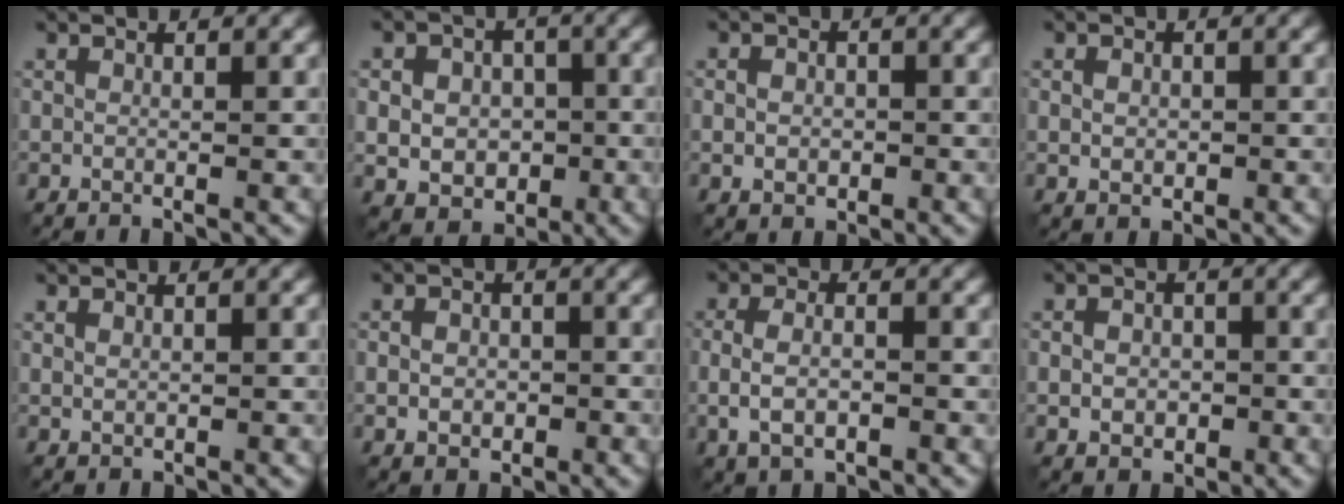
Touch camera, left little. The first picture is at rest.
{"total": 5.9, "force": [-0.5, 4.8, 3.5], "torque": [-0.043, -0.002, -0.015]}
{"total": 2.1, "force": [-0.4, 1.6, 1.3], "torque": [-0.022, -0.002, -0.009]}
{"total": 1.6, "force": [-0.1, 1.2, 1.0], "torque": [-0.018, -0.002, -0.001]}
{"total": 0.7, "force": [0.1, 0.6, 0.4], "torque": [-0.008, -0.002, 0.005]}
{"total": 2.6, "force": [-0.5, 2.0, 1.6], "torque": [-0.027, -0.003, -0.013]}
{"total": 3.8, "force": [-0.9, 2.2, 3.0], "torque": [-0.064, -0.002, -0.016]}
{"total": 3.1, "force": [-0.6, 2.4, 1.8], "torque": [-0.029, -0.005, -0.012]}